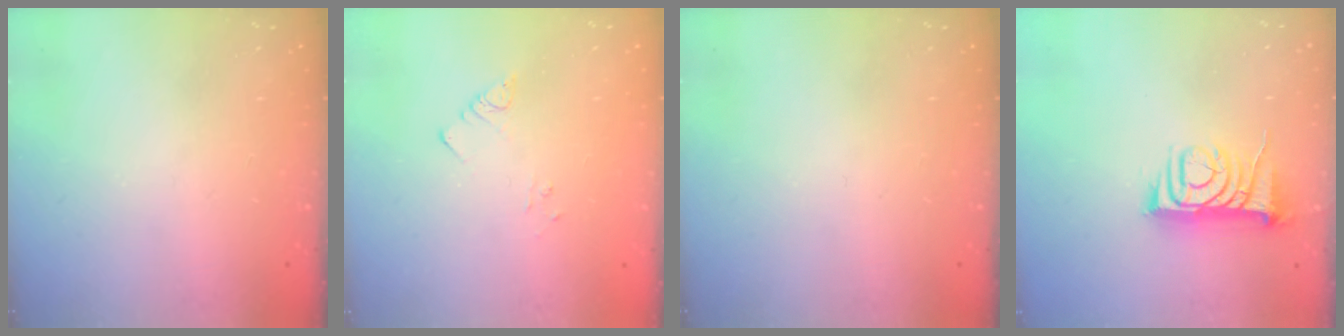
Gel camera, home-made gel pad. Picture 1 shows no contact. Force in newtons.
{"total": 5.3, "press": 5.2, "slide": 0.6}
{"total": 0.0}
{"total": 8.1, "press": 8.1, "slide": 0.6}